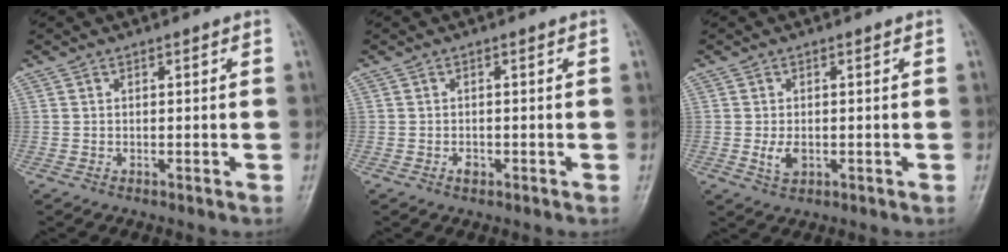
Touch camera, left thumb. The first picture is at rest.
{"total": 1.2, "force": [-0.5, 0.8, 0.7], "torque": [-0.010, 0.002, -0.008]}
{"total": 2.9, "force": [-0.4, 1.8, 2.3], "torque": [-0.044, -0.005, -0.003]}